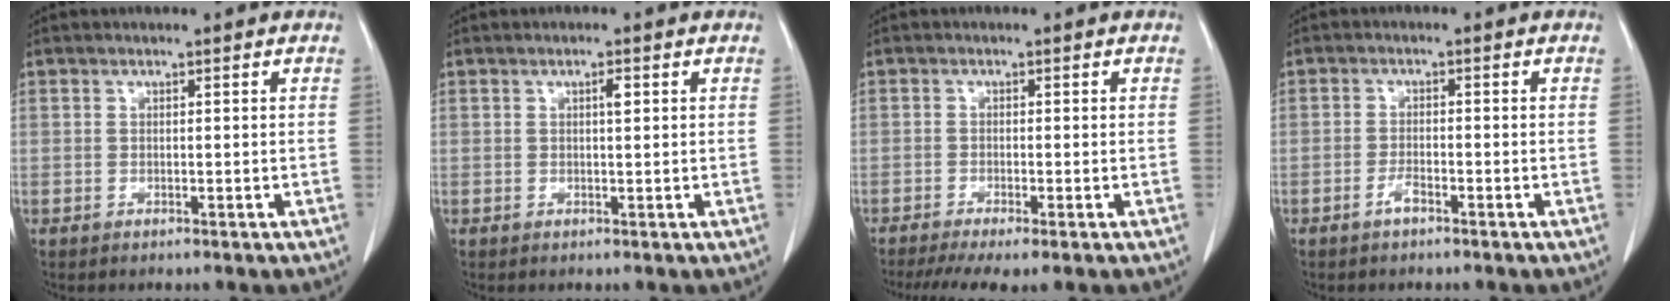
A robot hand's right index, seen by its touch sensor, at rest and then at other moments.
{"total": 1.2, "force": [0.4, 0.2, 1.1], "torque": [-0.020, 0.002, 0.006]}
{"total": 6.4, "force": [-4.6, 0.7, 4.3], "torque": [-0.070, -0.012, -0.076]}
{"total": 1.8, "force": [-1.2, 0.4, 1.3], "torque": [-0.024, 0.001, -0.020]}